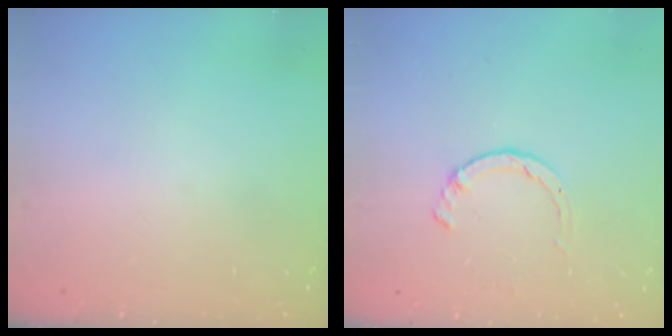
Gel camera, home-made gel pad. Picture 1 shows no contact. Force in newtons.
{"total": 1.4, "press": 1.3, "slide": 0.3}